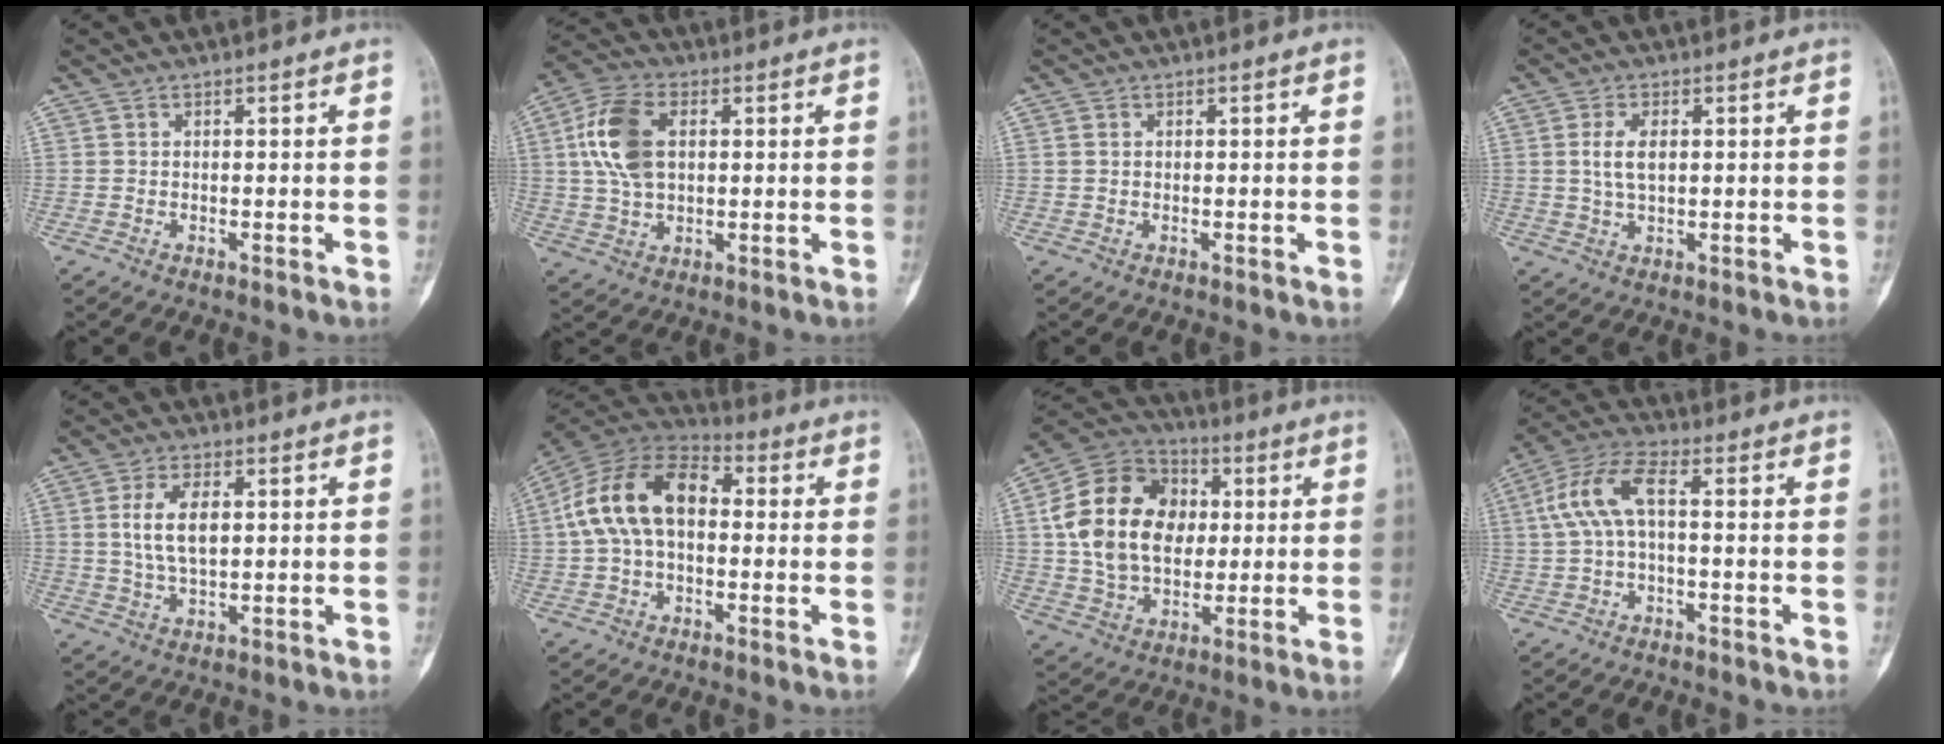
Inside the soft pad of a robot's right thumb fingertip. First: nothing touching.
{"total": 11.8, "force": [2.3, 7.1, 9.1], "torque": [-0.185, 0.011, 0.043]}
{"total": 0.7, "force": [0.2, 0.5, 0.5], "torque": [-0.008, 0.003, 0.006]}
{"total": 4.7, "force": [0.8, 2.3, 3.9], "torque": [-0.076, -0.001, 0.017]}
{"total": 7.7, "force": [1.4, 3.9, 6.6], "torque": [-0.123, -0.002, 0.028]}
{"total": 16.1, "force": [1.1, 10.0, 12.5], "torque": [-0.225, 0.044, 0.006]}
{"total": 20.2, "force": [2.7, 14.6, 13.7], "torque": [-0.228, 0.016, 0.048]}
{"total": 8.5, "force": [0.5, 3.4, 7.8], "torque": [-0.180, 0.035, 0.004]}